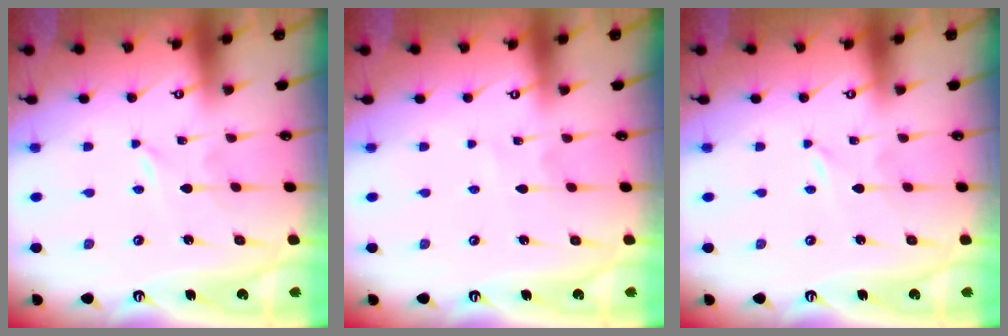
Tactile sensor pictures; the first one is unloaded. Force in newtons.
{"total": 2.1, "press": 2.0, "slide": 0.3}
{"total": 0.0}